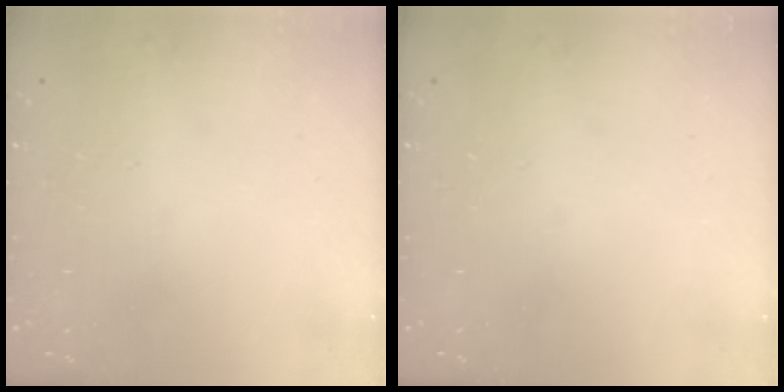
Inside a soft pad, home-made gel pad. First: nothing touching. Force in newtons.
{"total": 0.0}